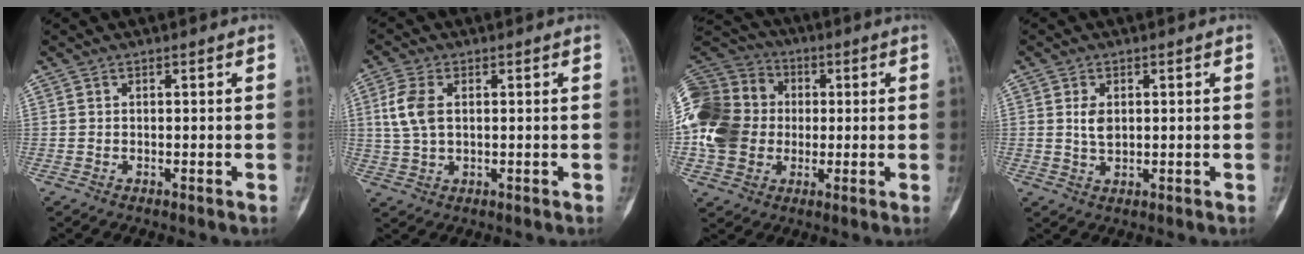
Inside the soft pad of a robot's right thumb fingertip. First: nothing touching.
{"total": 6.6, "force": [1.3, 3.9, 5.2], "torque": [-0.115, 0.006, 0.025]}
{"total": 22.3, "force": [-0.2, 18.7, 12.2], "torque": [-0.270, 0.040, -0.004]}
{"total": 3.2, "force": [0.7, 2.0, 2.4], "torque": [-0.034, -0.004, 0.015]}